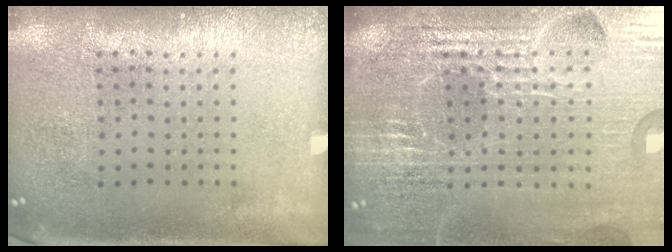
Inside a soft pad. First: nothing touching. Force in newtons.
{"total": 5.9, "press": 5.3, "slide": 2.6}